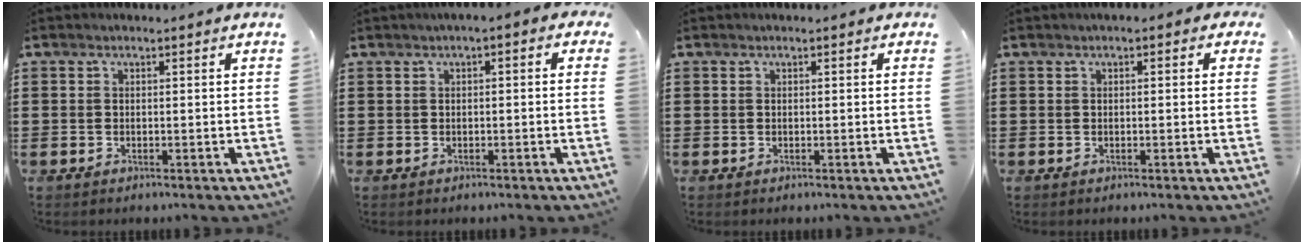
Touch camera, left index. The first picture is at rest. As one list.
[{"total": 1.2, "force": [-0.4, 0.4, 1.0], "torque": [-0.019, 0.002, -0.010]}, {"total": 0.0}, {"total": 0.9, "force": [-0.1, 0.5, 0.7], "torque": [-0.015, 0.004, -0.003]}]